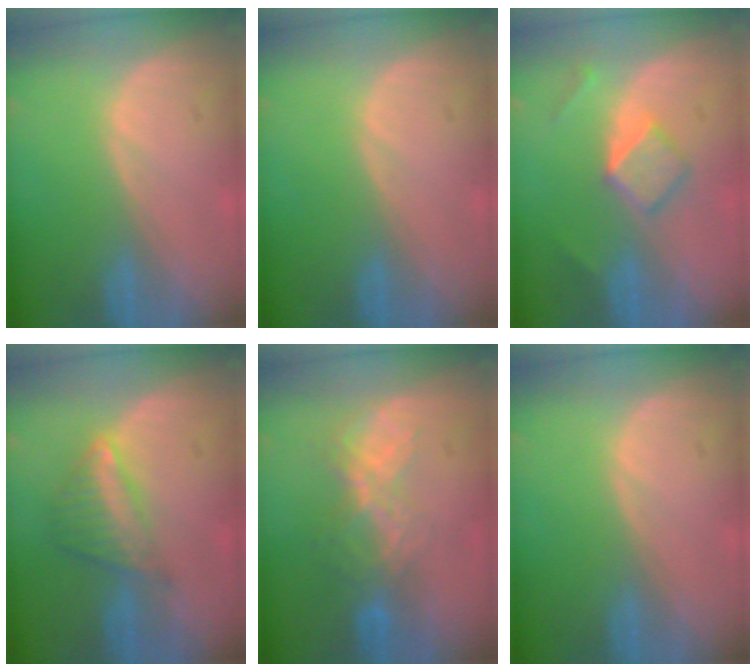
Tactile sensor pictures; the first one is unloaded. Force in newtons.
{"total": 0.0}
{"total": 5.2, "press": 4.5, "slide": 2.7}
{"total": 6.1, "press": 5.4, "slide": 2.9}
{"total": 6.5, "press": 5.7, "slide": 3.2}
{"total": 0.0}